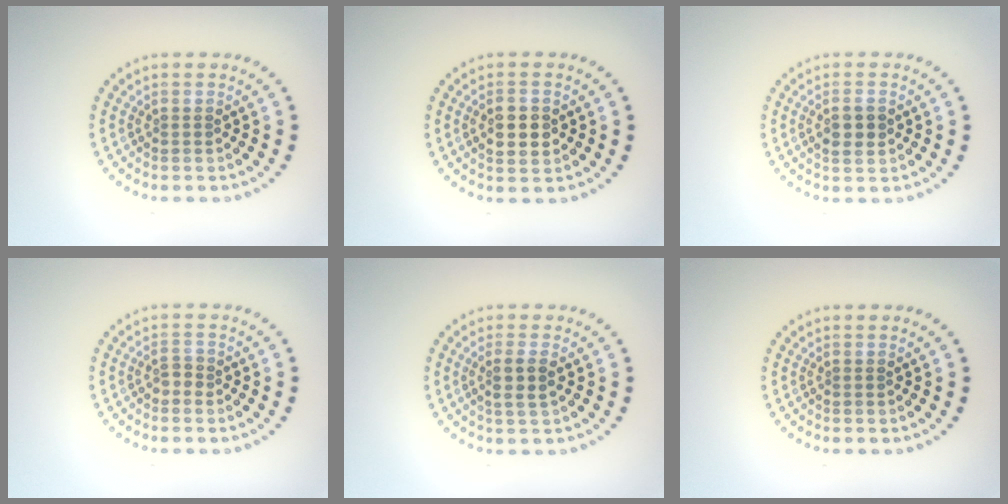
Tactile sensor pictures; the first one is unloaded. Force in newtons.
{"total": 2.9, "press": 2.9, "slide": 0.2}
{"total": 2.1, "press": 2.1, "slide": 0.0}
{"total": 1.2, "press": 1.1, "slide": 0.5}
{"total": 2.0, "press": 1.8, "slide": 0.9}
{"total": 0.0}